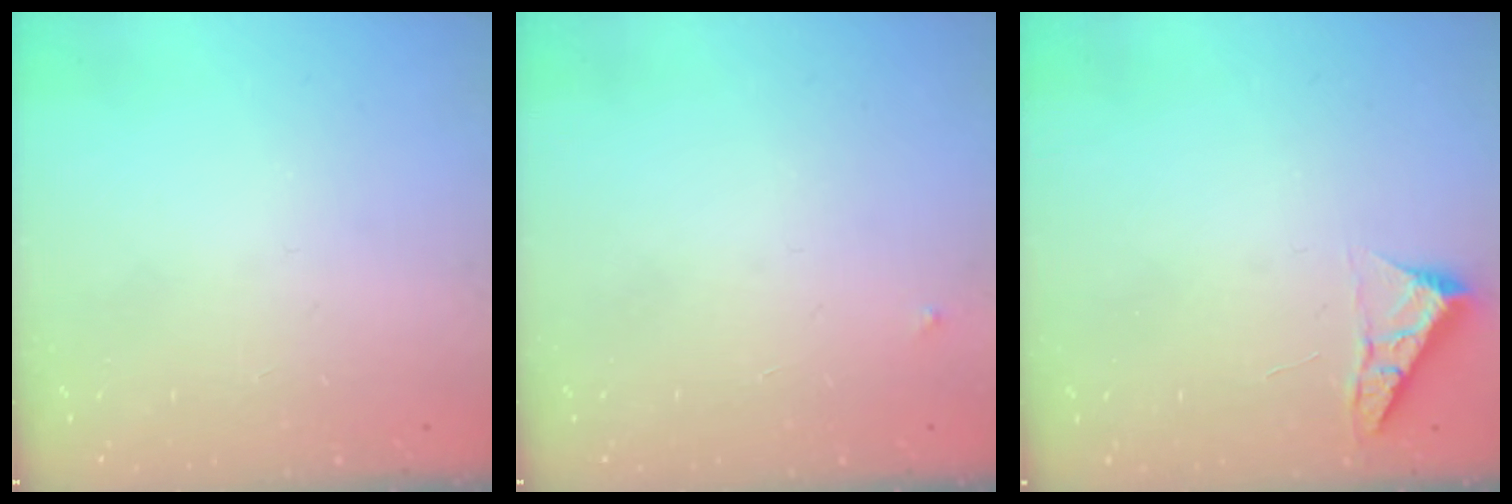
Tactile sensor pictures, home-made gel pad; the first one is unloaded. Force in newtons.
{"total": 2.5, "press": 2.4, "slide": 0.4}
{"total": 4.0, "press": 4.0, "slide": 0.5}